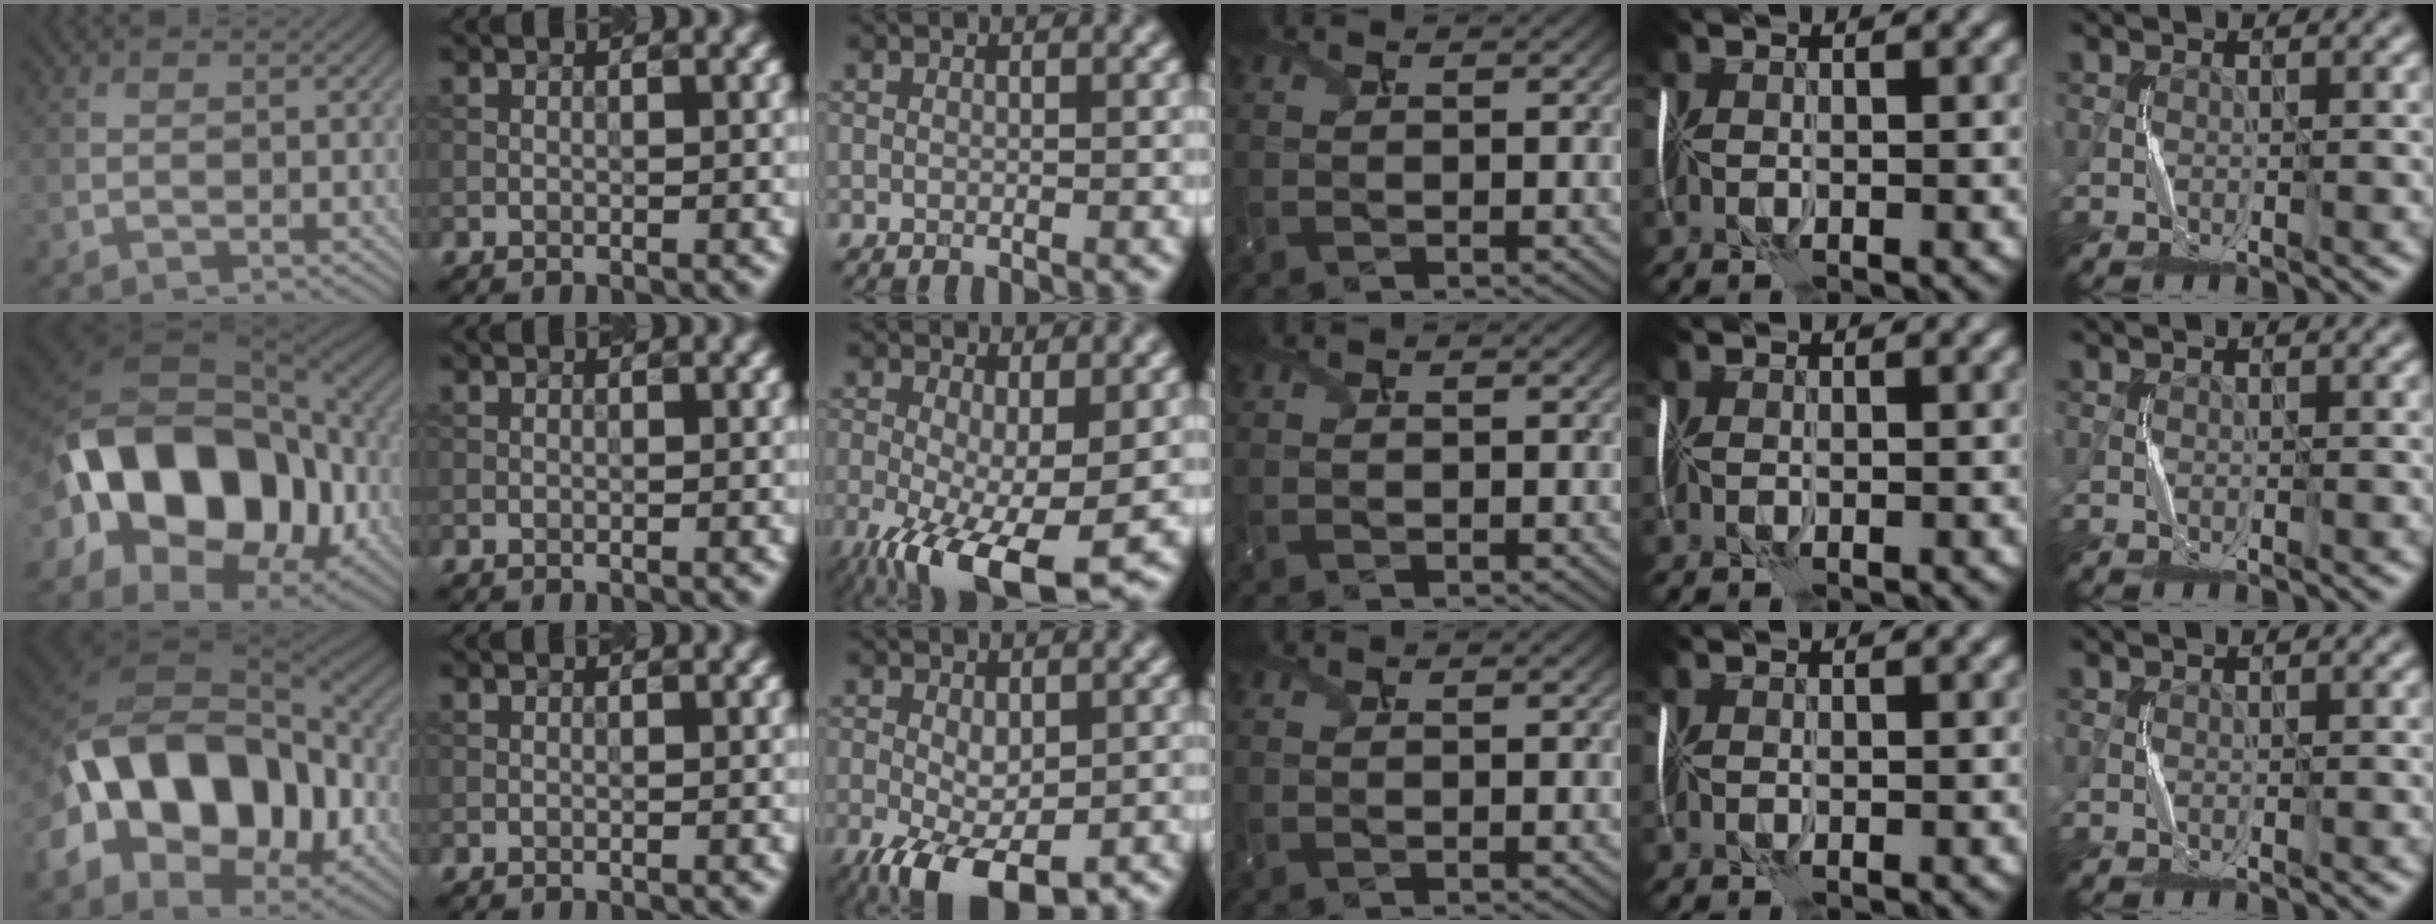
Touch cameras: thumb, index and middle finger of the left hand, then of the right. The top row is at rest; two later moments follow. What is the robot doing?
{"motion": "shake", "object": "handbell"}